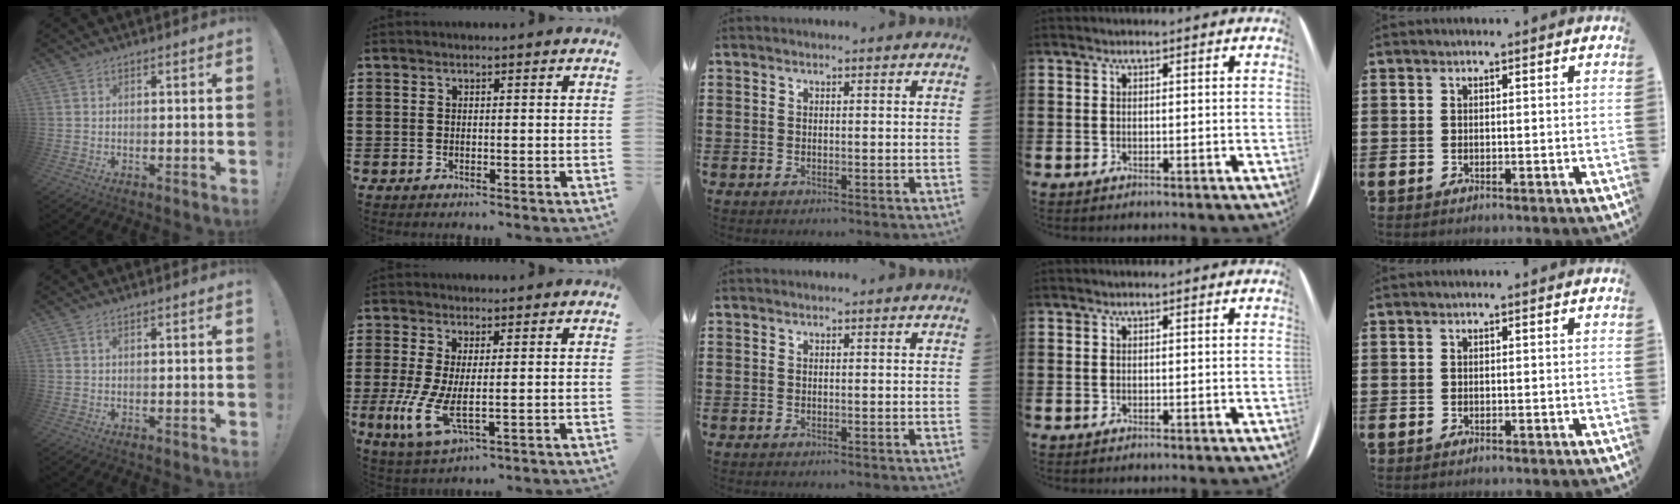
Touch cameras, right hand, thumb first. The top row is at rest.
{"thumb": {"total": 0.8, "force": [0.4, 0.2, 0.7], "torque": [-0.012, 0.000, 0.007]}, "index": {"total": 6.8, "force": [-0.4, 2.2, 6.4], "torque": [-0.151, -0.022, -0.007]}}